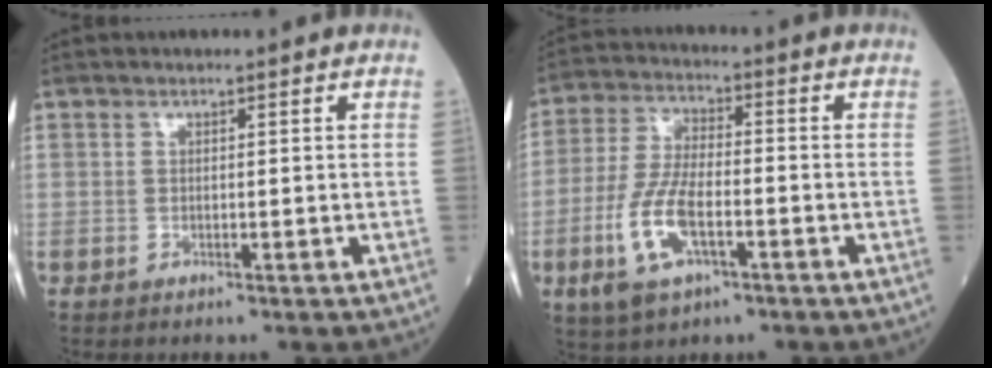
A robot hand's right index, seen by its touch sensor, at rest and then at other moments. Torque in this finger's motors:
{"motor_torque": [1.37, -0.77, 0.57, 0.21]}